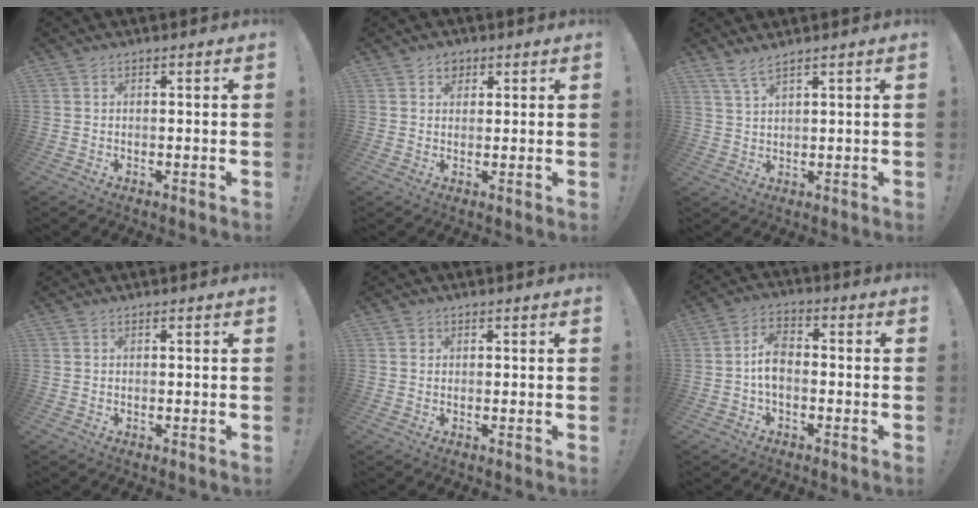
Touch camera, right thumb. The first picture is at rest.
{"total": 2.9, "force": [1.5, 2.4, 0.7], "torque": [-0.002, -0.007, 0.024]}
{"total": 4.2, "force": [3.5, 0.3, 2.4], "torque": [-0.054, -0.017, 0.063]}
{"total": 0.0}
{"total": 1.0, "force": [0.4, 1.0, 0.2], "torque": [0.003, 0.000, 0.005]}
{"total": 7.1, "force": [-1.1, 4.6, 5.3], "torque": [-0.101, 0.009, -0.018]}